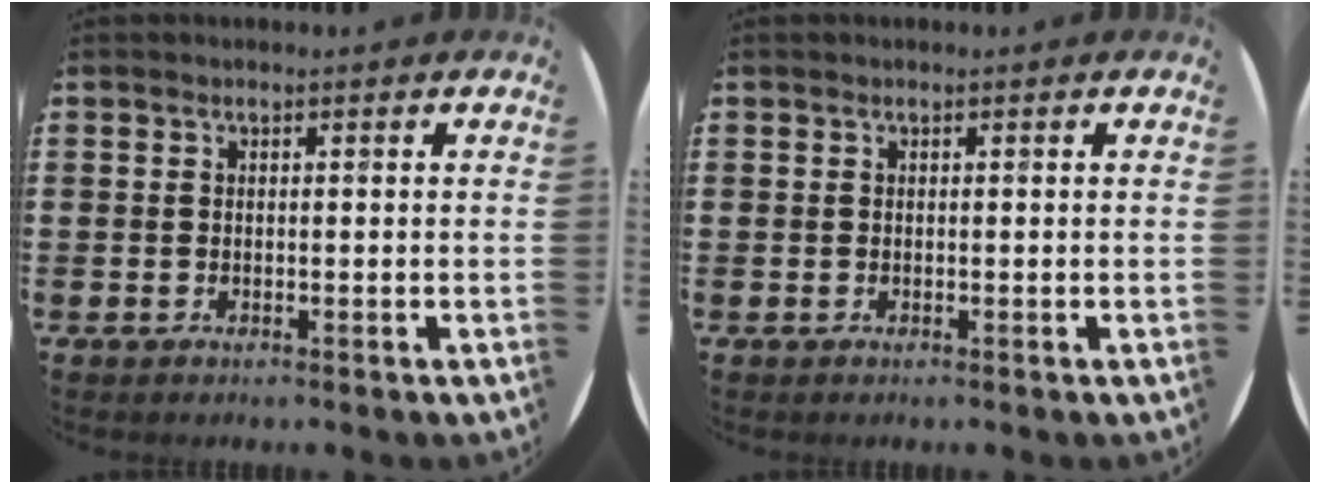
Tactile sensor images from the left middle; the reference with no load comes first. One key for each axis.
{"total": 0.0}